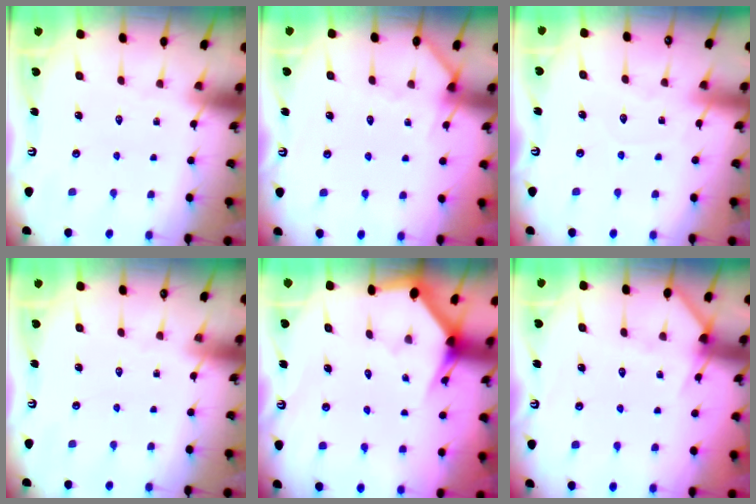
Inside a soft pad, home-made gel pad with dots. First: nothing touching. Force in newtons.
{"total": 3.0, "press": 3.0, "slide": 0.3}
{"total": 3.3, "press": 3.3, "slide": 0.4}
{"total": 0.0}
{"total": 3.0, "press": 3.0, "slide": 0.1}
{"total": 5.4, "press": 5.4, "slide": 0.5}